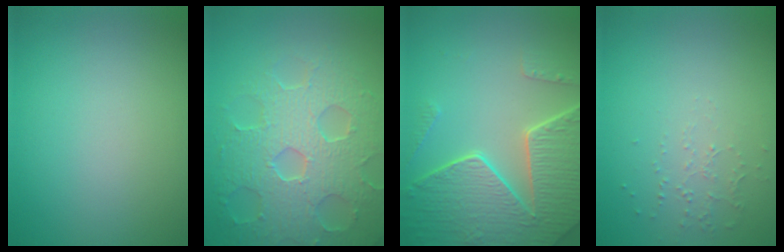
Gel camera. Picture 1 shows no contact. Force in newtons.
{"total": 8.1, "press": 5.8, "slide": 5.8}
{"total": 8.1, "press": 5.9, "slide": 5.5}
{"total": 0.8, "press": 0.5, "slide": 0.6}